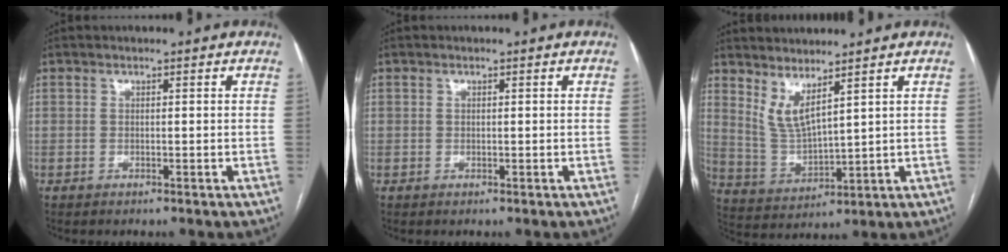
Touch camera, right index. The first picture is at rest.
{"total": 0.0}
{"total": 5.7, "force": [4.0, 0.8, 3.9], "torque": [-0.089, -0.021, 0.094]}